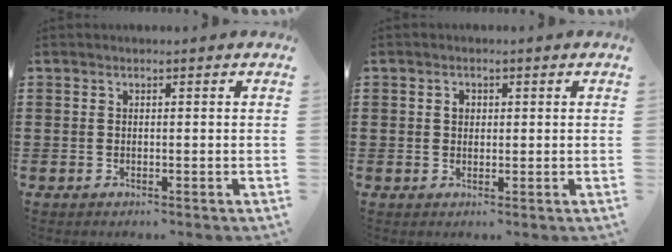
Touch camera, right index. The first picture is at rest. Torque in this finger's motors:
{"motor_torque": [1.01, 0.73, 0.04, 0.02]}